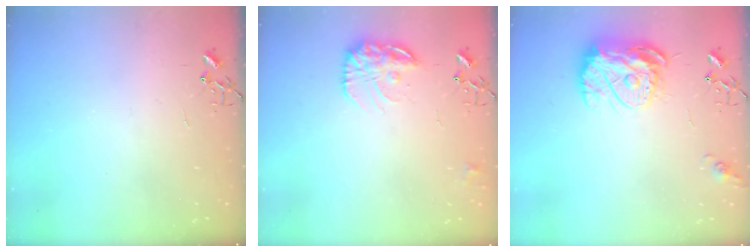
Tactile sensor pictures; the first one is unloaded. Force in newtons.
{"total": 13.9, "press": 13.8, "slide": 0.6}
{"total": 13.9, "press": 13.8, "slide": 1.4}